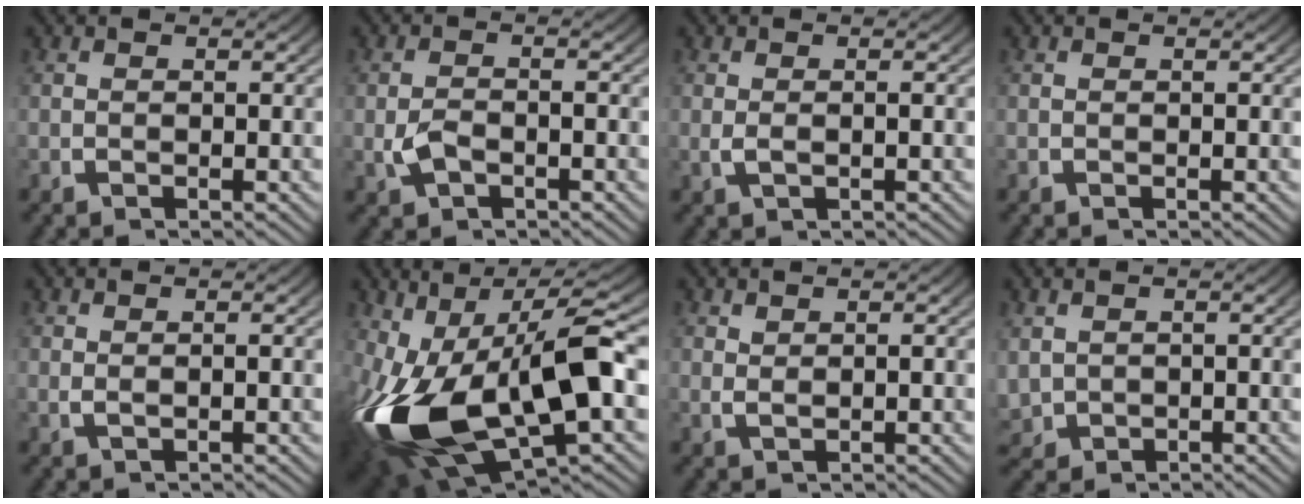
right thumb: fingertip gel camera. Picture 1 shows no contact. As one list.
[{"total": 2.4, "force": [-1.0, 1.5, 1.6], "torque": [-0.044, -0.007, -0.011]}, {"total": 1.3, "force": [-0.1, 0.6, 1.2], "torque": [-0.031, -0.003, 0.004]}, {"total": 0.0}, {"total": 0.7, "force": [0.2, 0.3, 0.6], "torque": [-0.017, -0.003, 0.008]}, {"total": 17.1, "force": [-2.2, 9.3, 14.2], "torque": [-0.293, -0.039, -0.013]}, {"total": 0.9, "force": [0.7, 0.4, 0.6], "torque": [-0.015, -0.004, 0.019]}, {"total": 3.4, "force": [-0.2, 3.1, 1.5], "torque": [-0.053, -0.025, 0.014]}]